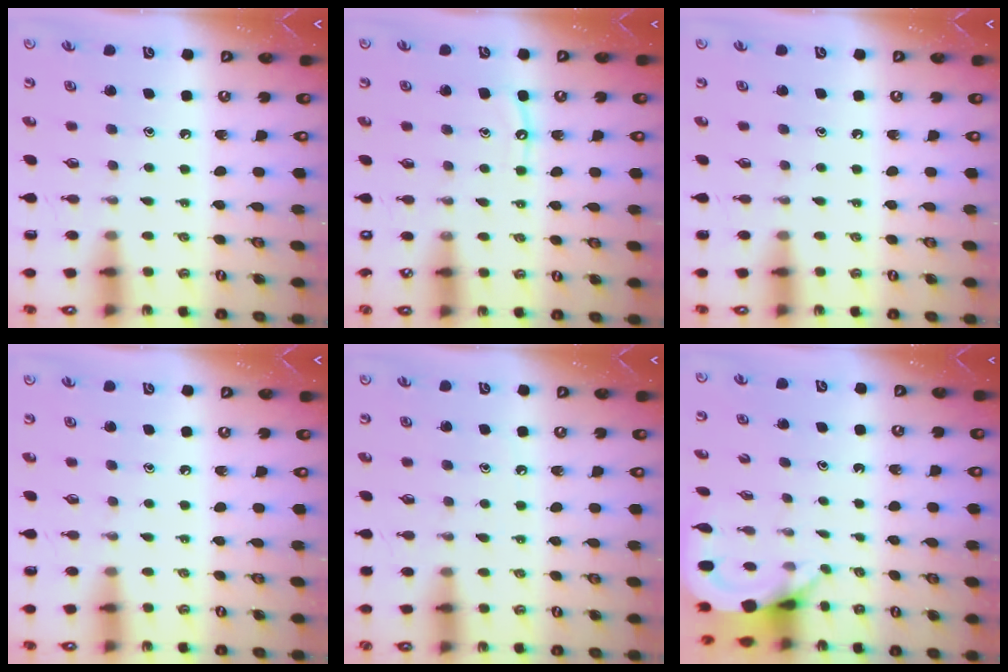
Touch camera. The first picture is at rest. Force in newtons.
{"total": 5.6, "press": 5.6, "slide": 0.7}
{"total": 0.0}
{"total": 0.0}
{"total": 6.2, "press": 6.1, "slide": 0.9}
{"total": 3.9, "press": 3.9, "slide": 0.2}